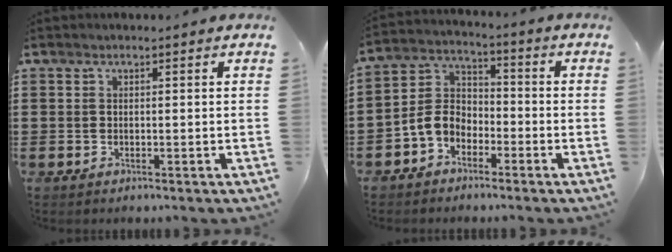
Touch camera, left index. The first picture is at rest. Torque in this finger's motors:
{"motor_torque": [1.17, 0.97, 0.29, 0.10]}